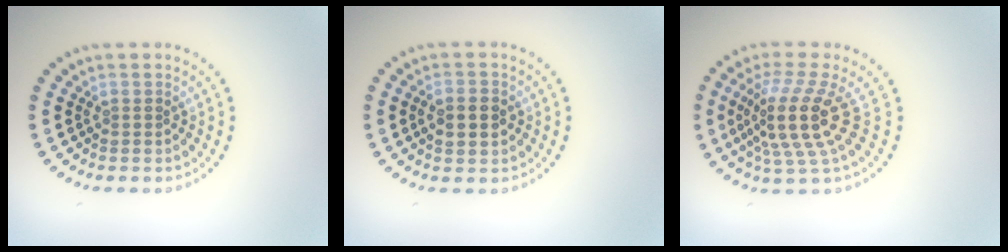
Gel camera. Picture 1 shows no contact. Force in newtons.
{"total": 3.4, "press": 3.4, "slide": 0.1}
{"total": 5.0, "press": 3.8, "slide": 3.4}